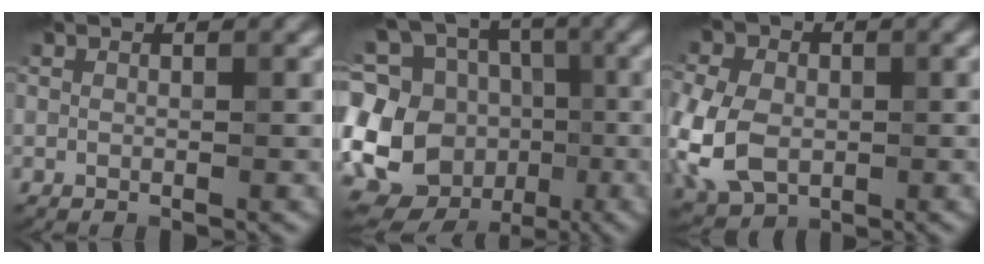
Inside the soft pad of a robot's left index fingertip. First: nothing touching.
{"total": 16.3, "force": [-0.7, 14.4, 7.7], "torque": [-0.189, 0.029, -0.022]}
{"total": 10.8, "force": [-1.7, 8.4, 6.7], "torque": [-0.152, -0.011, -0.058]}